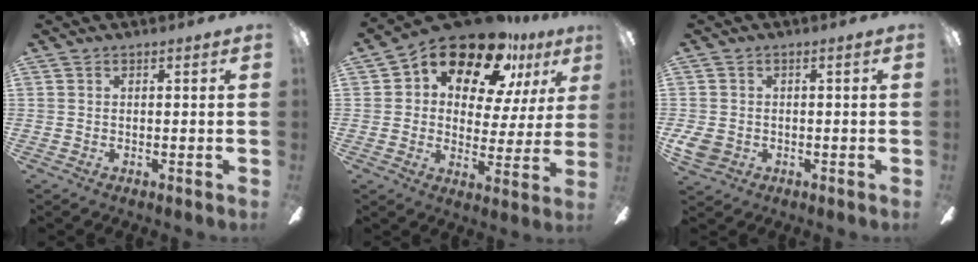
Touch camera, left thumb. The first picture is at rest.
{"total": 17.6, "force": [12.3, 8.6, 9.2], "torque": [-0.160, -0.074, 0.213]}
{"total": 4.2, "force": [-1.4, 3.3, 2.3], "torque": [-0.063, -0.001, -0.030]}